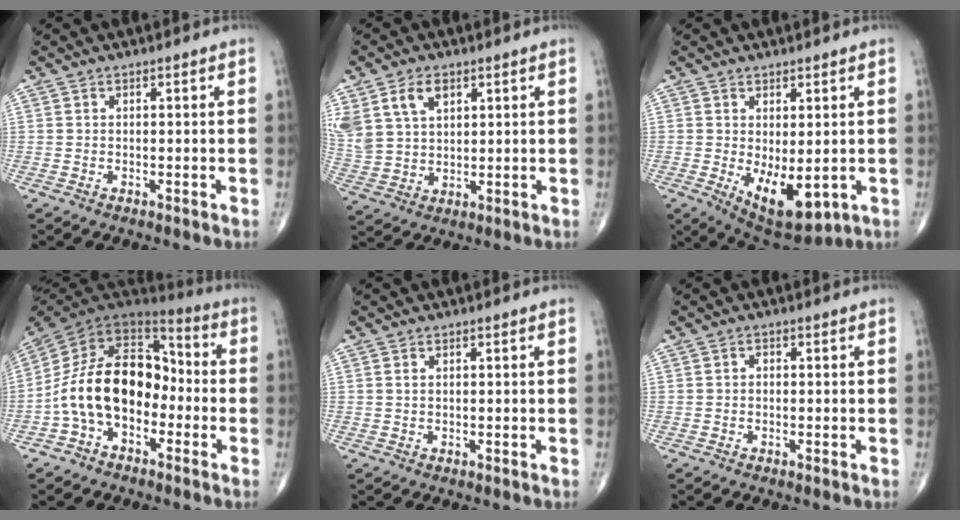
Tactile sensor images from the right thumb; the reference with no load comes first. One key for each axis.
{"total": 12.0, "fx": 5.6, "fy": 8.0, "fz": 7.0, "tx": -0.150, "ty": -0.006, "tz": 0.118}
{"total": 9.8, "fx": -1.6, "fy": 4.6, "fz": 8.6, "tx": -0.120, "ty": -0.018, "tz": -0.004}
{"total": 17.9, "fx": -3.8, "fy": 11.8, "fz": 12.9, "tx": -0.209, "ty": 0.065, "tz": -0.077}
{"total": 0.7, "fx": 0.3, "fy": 0.3, "fz": 0.5, "tx": -0.013, "ty": 0.005, "tz": 0.006}
{"total": 0.7, "fx": -0.1, "fy": 0.5, "fz": 0.4, "tx": -0.005, "ty": 0.002, "tz": -0.006}